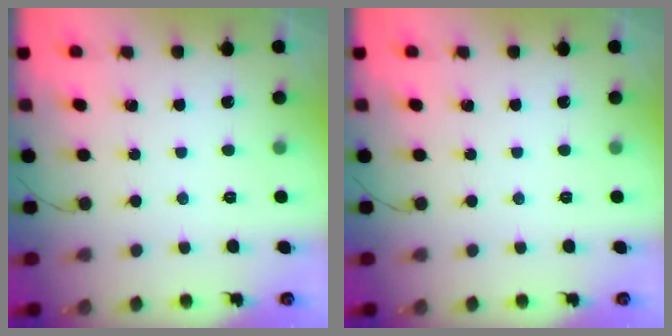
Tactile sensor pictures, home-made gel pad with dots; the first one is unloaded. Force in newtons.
{"total": 0.0}